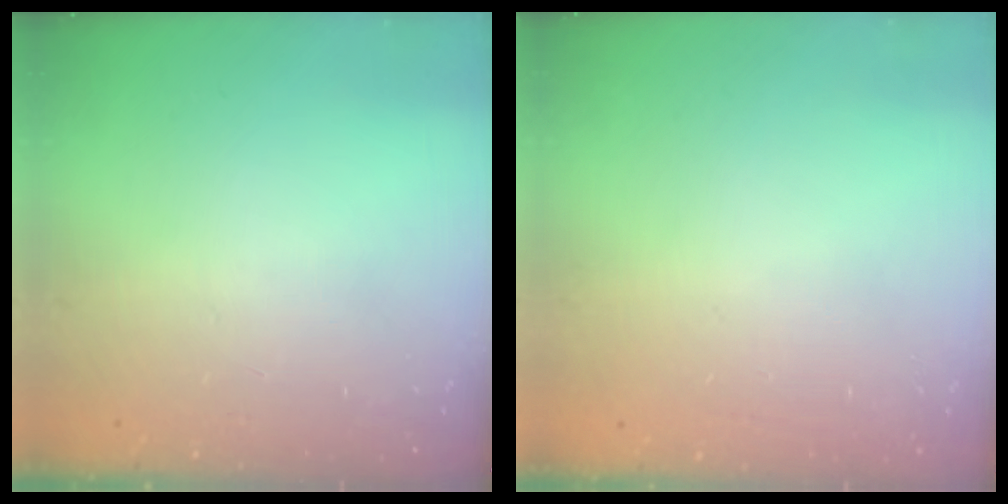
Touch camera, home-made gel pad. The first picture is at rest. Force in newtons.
{"total": 0.0}